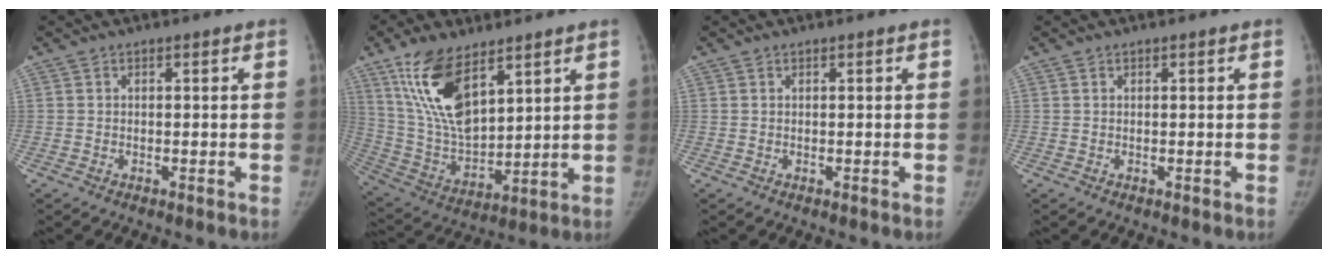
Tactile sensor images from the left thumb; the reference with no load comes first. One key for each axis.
{"total": 16.7, "fx": 9.4, "fy": 7.5, "fz": 11.5, "tx": -0.197, "ty": -0.045, "tz": 0.193}
{"total": 0.0}
{"total": 0.0}